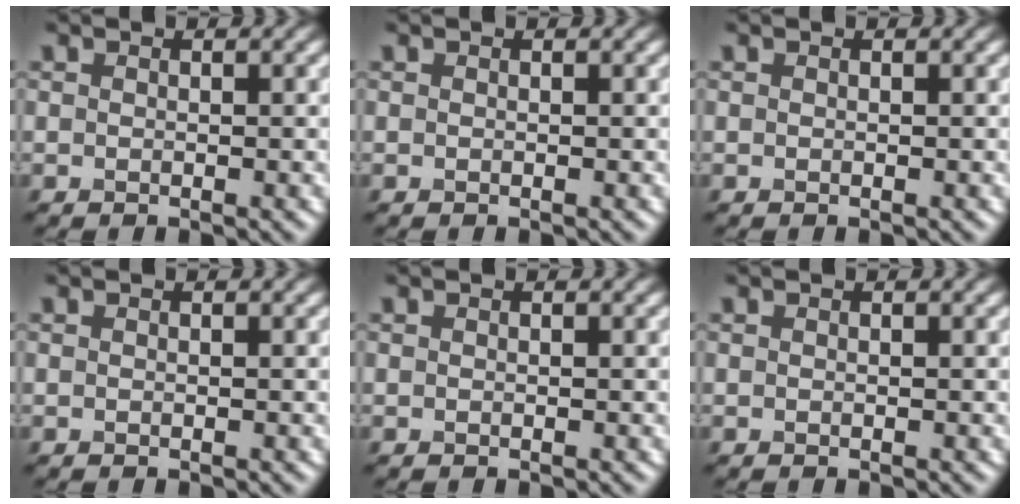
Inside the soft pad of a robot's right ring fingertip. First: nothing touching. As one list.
[{"total": 0.0}, {"total": 0.0}, {"total": 0.0}, {"total": 0.0}, {"total": 0.0}]